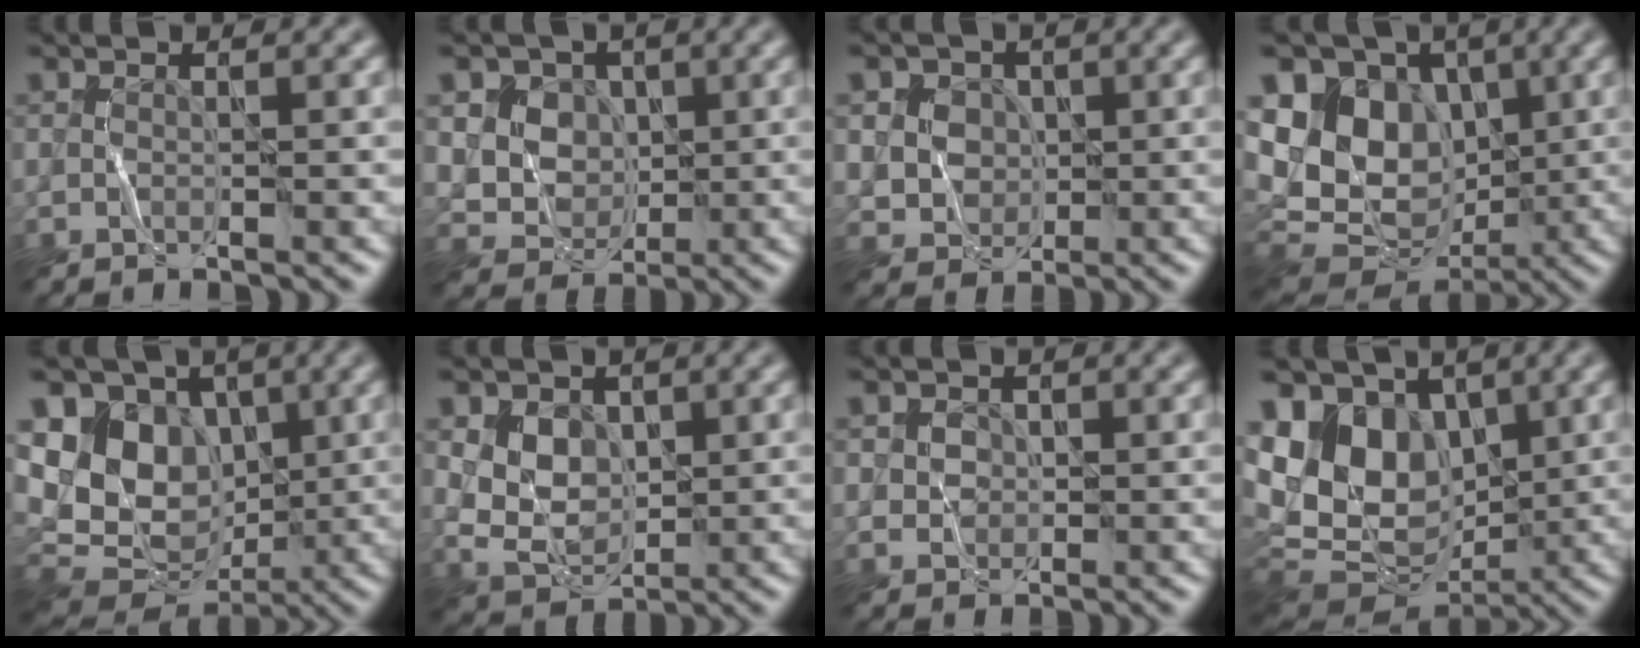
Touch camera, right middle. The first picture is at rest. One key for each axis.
{"total": 5.1, "fx": 2.2, "fy": 4.4, "fz": 1.4, "tx": -0.041, "ty": 0.015, "tz": 0.043}
{"total": 2.5, "fx": 0.9, "fy": 2.3, "fz": -0.1, "tx": -0.013, "ty": -0.003, "tz": 0.025}
{"total": 10.6, "fx": 3.3, "fy": 8.6, "fz": 5.2, "tx": -0.108, "ty": 0.026, "tz": 0.053}
{"total": 9.6, "fx": 3.1, "fy": 7.9, "fz": 4.5, "tx": -0.093, "ty": 0.021, "tz": 0.050}
{"total": 3.1, "fx": 1.0, "fy": 2.6, "fz": 1.3, "tx": -0.036, "ty": -0.001, "tz": 0.026}
{"total": 0.9, "fx": 0.2, "fy": 0.9, "fz": -0.1, "tx": -0.003, "ty": 0.006, "tz": 0.007}
{"total": 9.5, "fx": 3.0, "fy": 7.3, "fz": 5.3, "tx": -0.109, "ty": 0.011, "tz": 0.052}